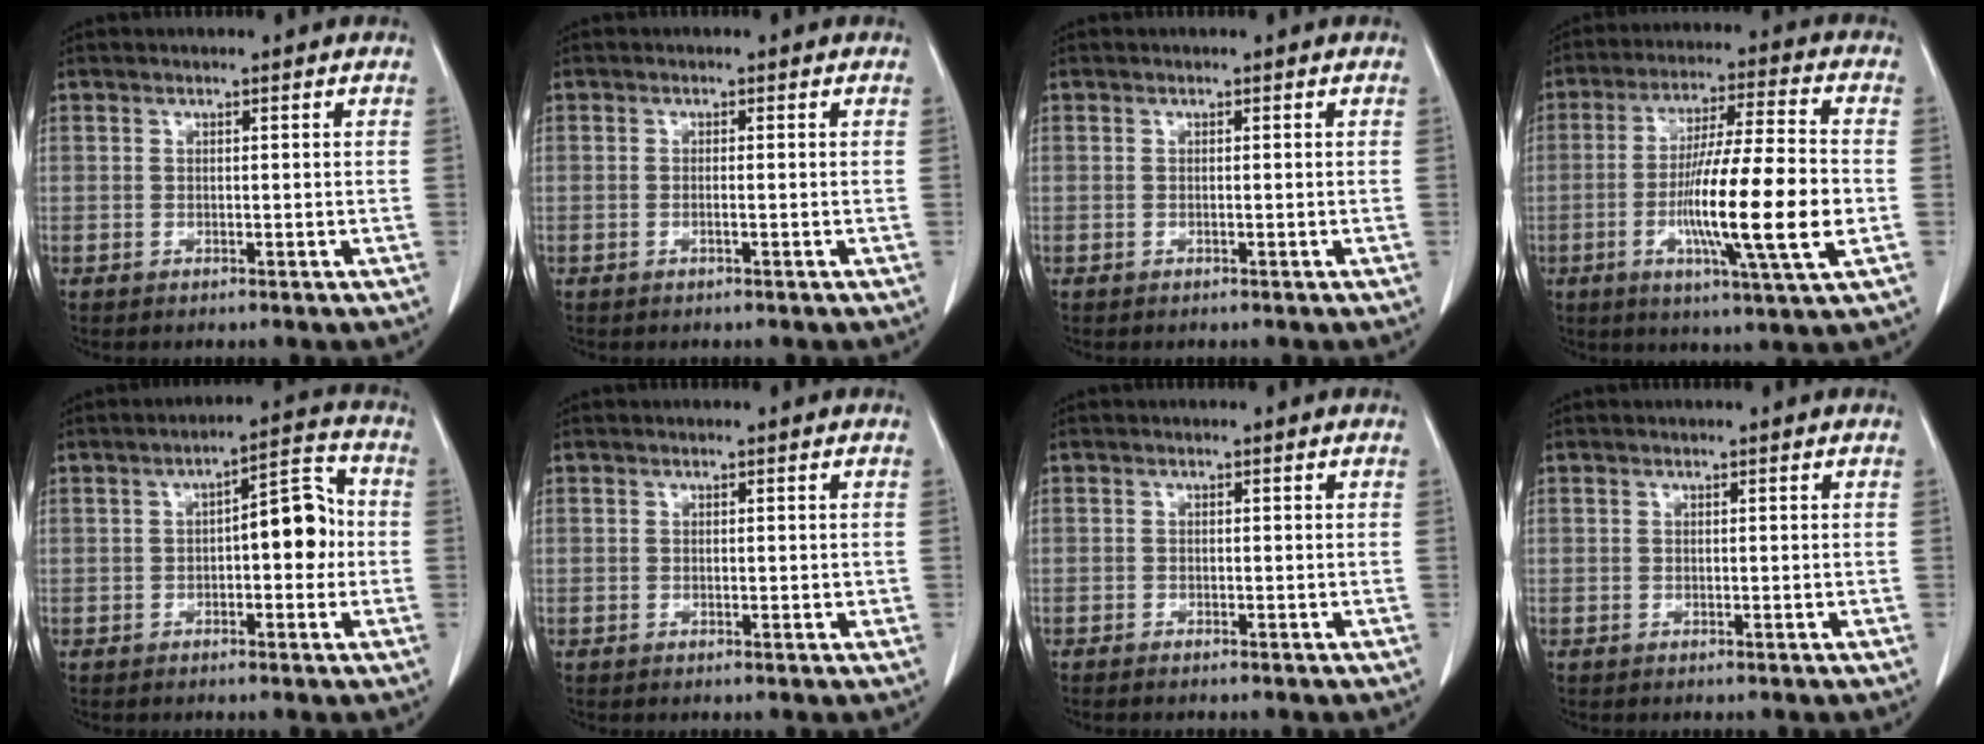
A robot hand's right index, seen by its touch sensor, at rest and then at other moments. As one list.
[{"total": 0.6, "force": [-0.2, -0.1, 0.6], "torque": [-0.006, 0.001, -0.002]}, {"total": 0.0}, {"total": 16.3, "force": [-3.2, 0.2, 16.0], "torque": [-0.274, -0.011, -0.059]}, {"total": 7.6, "force": [-0.4, 2.7, 7.0], "torque": [-0.094, 0.033, -0.006]}, {"total": 0.9, "force": [0.1, 0.5, 0.7], "torque": [-0.004, 0.000, 0.004]}, {"total": 1.1, "force": [-1.0, 0.1, 0.5], "torque": [-0.011, -0.002, -0.014]}, {"total": 0.0}]